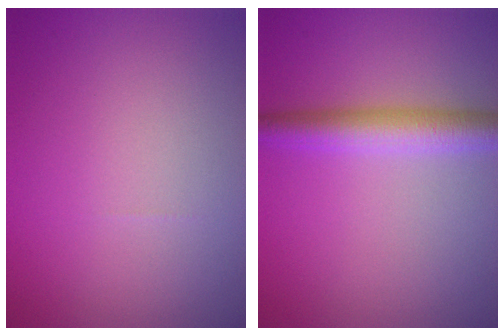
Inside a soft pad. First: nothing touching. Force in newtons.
{"total": 3.9, "press": 3.9, "slide": 0.1}